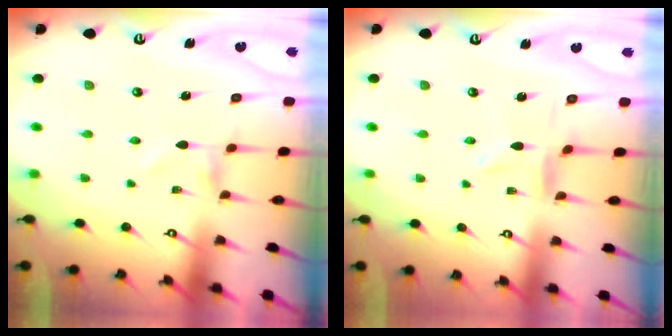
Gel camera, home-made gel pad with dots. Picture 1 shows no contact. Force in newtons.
{"total": 1.7, "press": 1.7, "slide": 0.2}